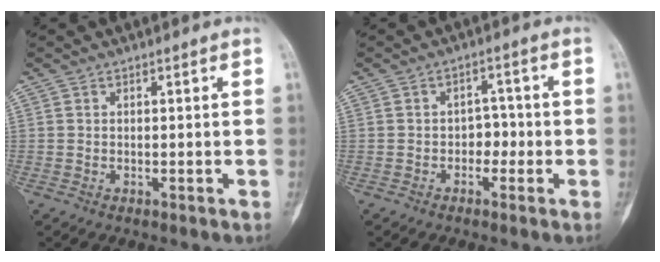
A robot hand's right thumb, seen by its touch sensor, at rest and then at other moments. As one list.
[{"total": 3.4, "force": [-1.0, 2.6, 2.0], "torque": [-0.004, 0.014, -0.024]}]